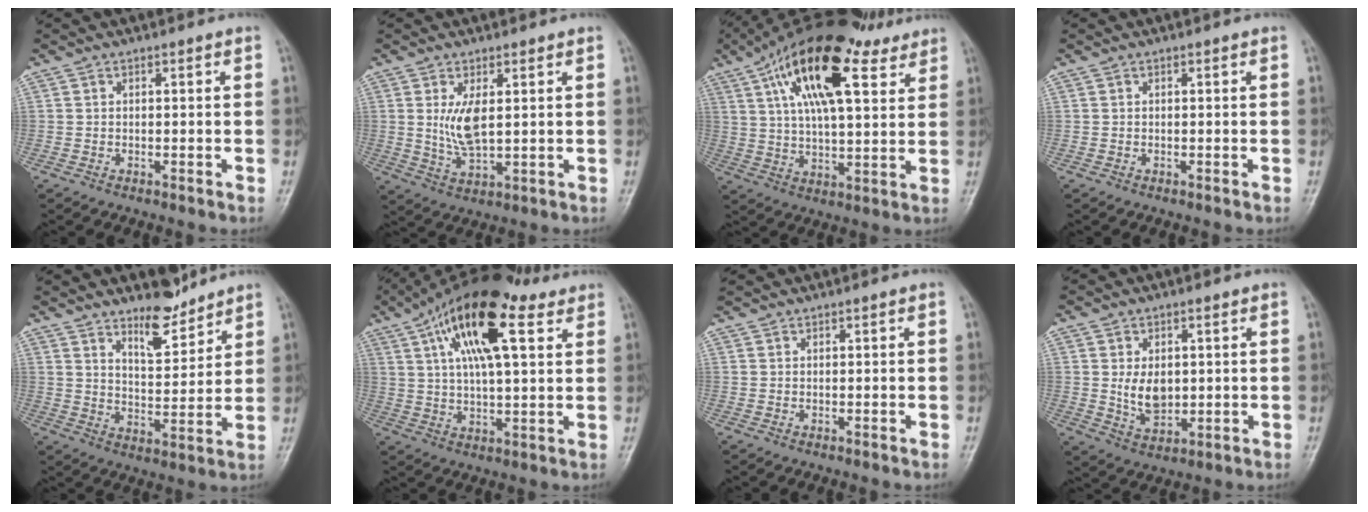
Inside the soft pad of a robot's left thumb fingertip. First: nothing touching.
{"total": 5.9, "force": [1.4, 2.5, 5.1], "torque": [-0.095, -0.018, 0.036]}
{"total": 21.0, "force": [10.8, 8.1, 16.0], "torque": [-0.254, -0.010, 0.181]}
{"total": 0.0}
{"total": 7.2, "force": [6.1, 2.4, 2.9], "torque": [-0.031, -0.057, 0.108]}
{"total": 16.9, "force": [8.0, 6.1, 13.6], "torque": [-0.213, 0.004, 0.130]}
{"total": 1.2, "force": [1.2, 0.1, 0.3], "torque": [-0.006, 0.013, 0.026]}
{"total": 5.8, "force": [0.9, 3.9, 4.2], "torque": [-0.056, -0.016, 0.029]}